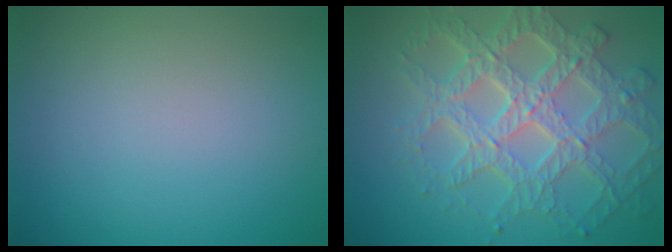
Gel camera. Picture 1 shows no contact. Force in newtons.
{"total": 7.7, "press": 5.8, "slide": 5.0}